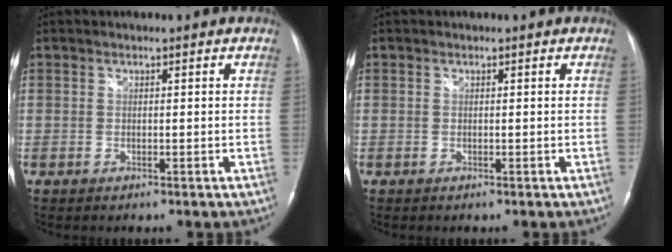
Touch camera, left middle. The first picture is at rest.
{"total": 0.0}